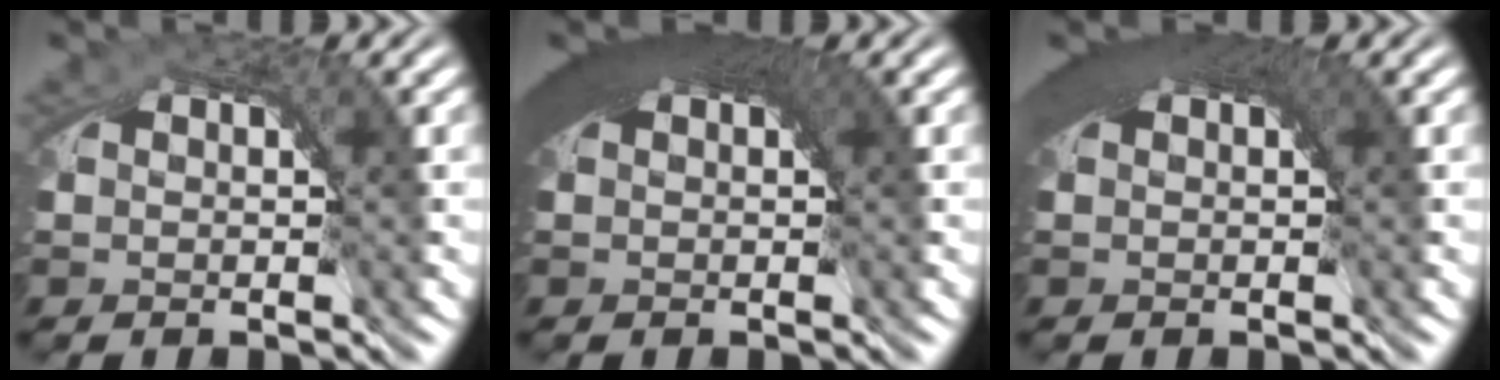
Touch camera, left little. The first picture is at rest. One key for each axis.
{"total": 6.2, "fx": 1.9, "fy": 2.2, "fz": 5.4, "tx": -0.066, "ty": 0.017, "tz": 0.021}
{"total": 4.6, "fx": 1.6, "fy": 1.6, "fz": 4.0, "tx": -0.047, "ty": 0.013, "tz": 0.018}